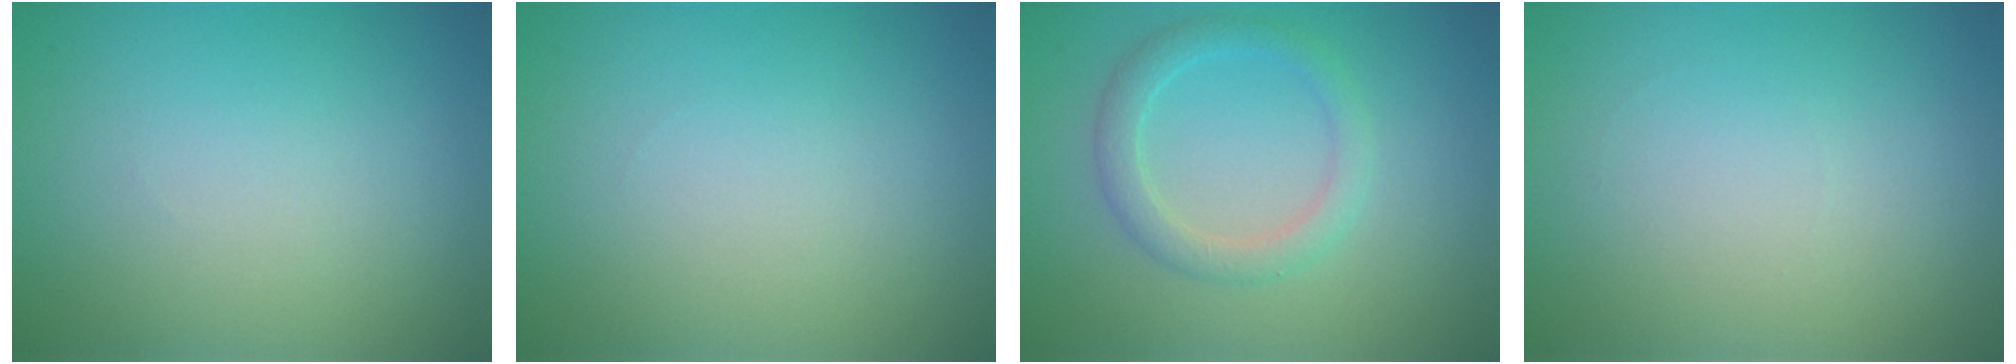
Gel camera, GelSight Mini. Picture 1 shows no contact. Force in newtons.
{"total": 0.0}
{"total": 2.5, "press": 2.5, "slide": 0.1}
{"total": 0.0}